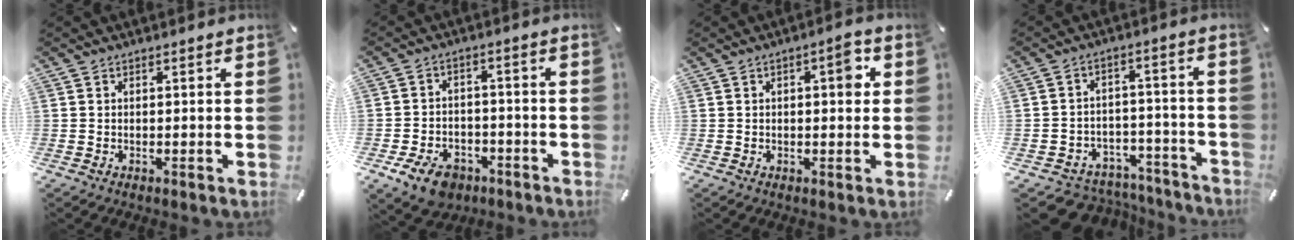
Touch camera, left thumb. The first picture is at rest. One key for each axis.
{"total": 8.2, "fx": -4.9, "fy": 5.2, "fz": 3.8, "tx": -0.076, "ty": 0.029, "tz": -0.089}
{"total": 5.3, "fx": 1.3, "fy": 2.1, "fz": 4.8, "tx": -0.045, "ty": -0.006, "tz": 0.008}
{"total": 5.6, "fx": -3.0, "fy": 4.6, "fz": 1.2, "tx": -0.018, "ty": 0.019, "tz": -0.051}